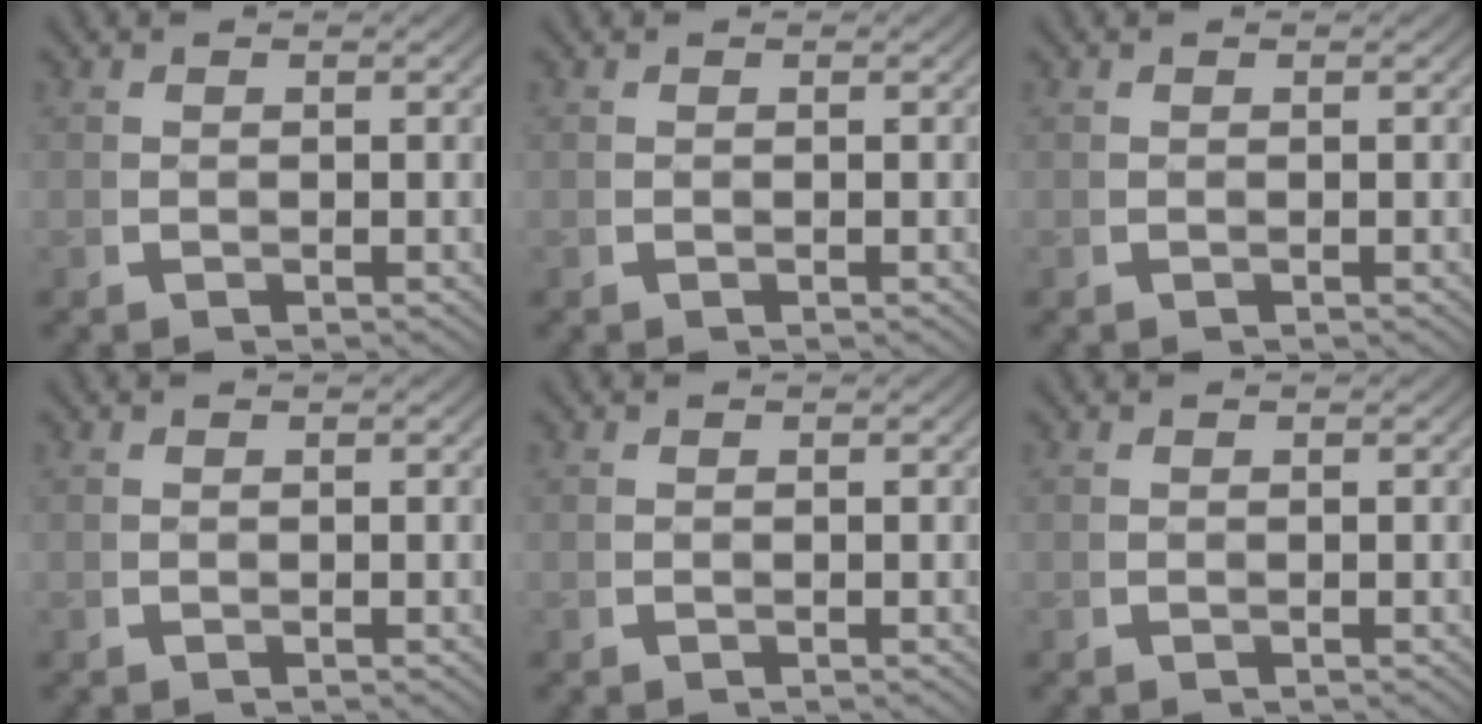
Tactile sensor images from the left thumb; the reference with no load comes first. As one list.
[{"total": 0.0}, {"total": 0.0}, {"total": 0.0}, {"total": 0.0}, {"total": 0.0}]